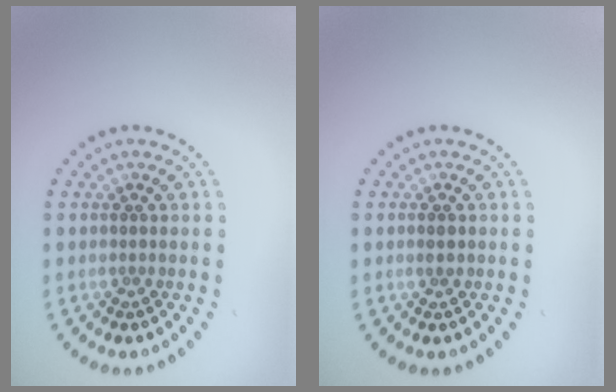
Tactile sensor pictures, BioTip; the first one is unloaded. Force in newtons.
{"total": 1.2, "press": 1.2, "slide": 0.2}